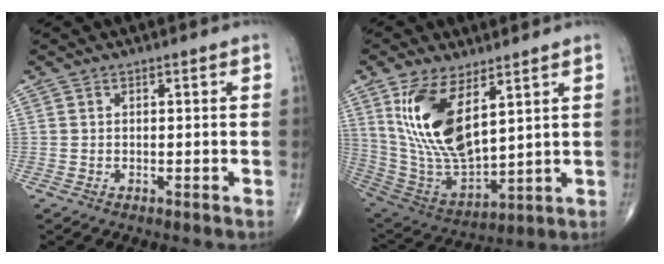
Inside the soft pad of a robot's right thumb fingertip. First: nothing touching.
{"total": 17.1, "force": [6.8, 7.6, 13.7], "torque": [-0.258, -0.029, 0.151]}